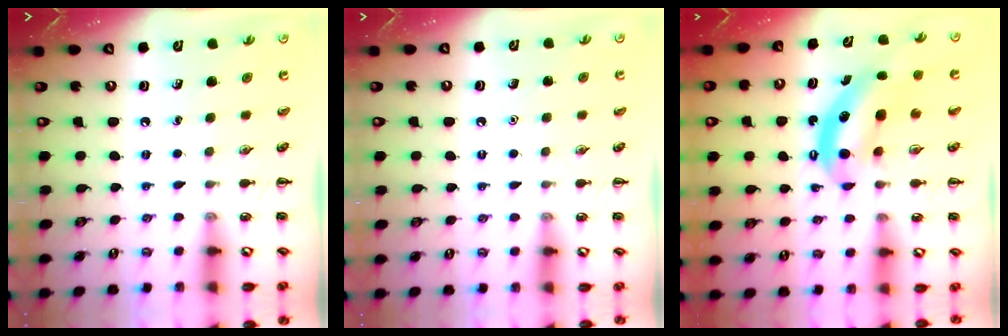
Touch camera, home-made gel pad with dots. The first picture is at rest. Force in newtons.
{"total": 1.6, "press": 1.6, "slide": 0.1}
{"total": 8.5, "press": 8.4, "slide": 1.5}